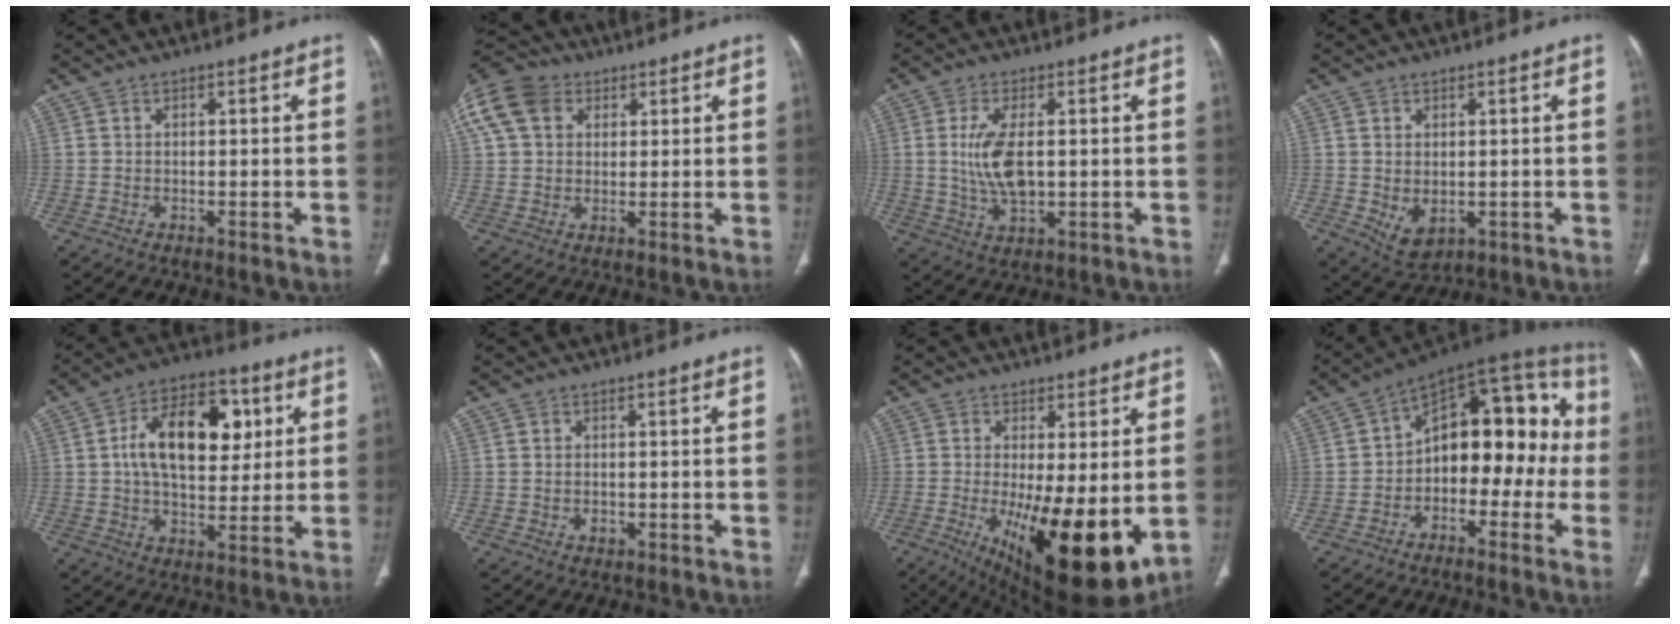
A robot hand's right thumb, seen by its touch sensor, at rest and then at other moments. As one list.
[{"total": 15.1, "force": [5.8, 11.3, 8.2], "torque": [-0.177, 0.029, 0.101]}, {"total": 8.5, "force": [0.5, 4.0, 7.5], "torque": [-0.158, -0.009, 0.015]}, {"total": 5.0, "force": [-0.6, 3.3, 3.8], "torque": [-0.059, -0.009, 0.008]}, {"total": 17.0, "force": [3.7, 9.8, 13.4], "torque": [-0.184, 0.005, 0.056]}, {"total": 1.3, "force": [-0.4, 1.0, 0.8], "torque": [-0.011, 0.004, -0.004]}, {"total": 18.4, "force": [-3.5, 6.1, 17.0], "torque": [-0.241, -0.038, -0.032]}, {"total": 17.9, "force": [-2.0, 10.8, 14.1], "torque": [-0.138, 0.063, -0.046]}]